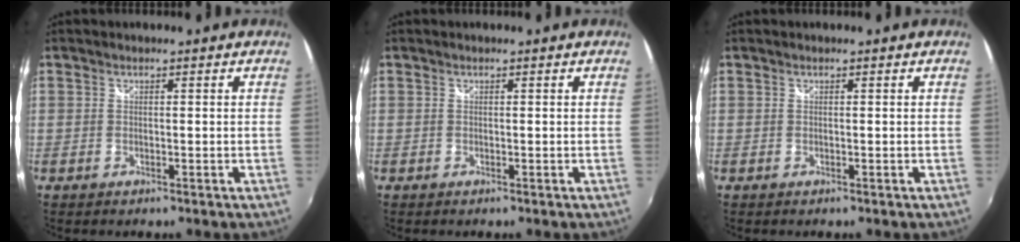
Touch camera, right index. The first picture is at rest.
{"total": 0.0}
{"total": 0.0}